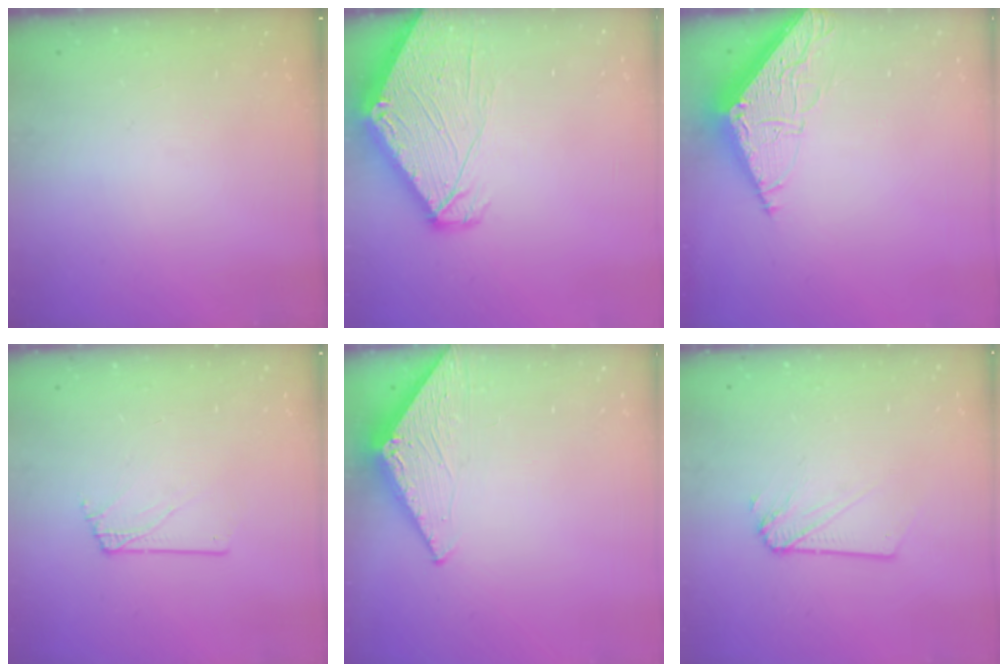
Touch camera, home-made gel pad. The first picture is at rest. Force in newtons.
{"total": 9.8, "press": 9.7, "slide": 0.9}
{"total": 7.6, "press": 7.5, "slide": 0.8}
{"total": 1.1, "press": 1.1, "slide": 0.2}
{"total": 3.0, "press": 3.0, "slide": 0.2}
{"total": 3.5, "press": 3.5, "slide": 0.1}